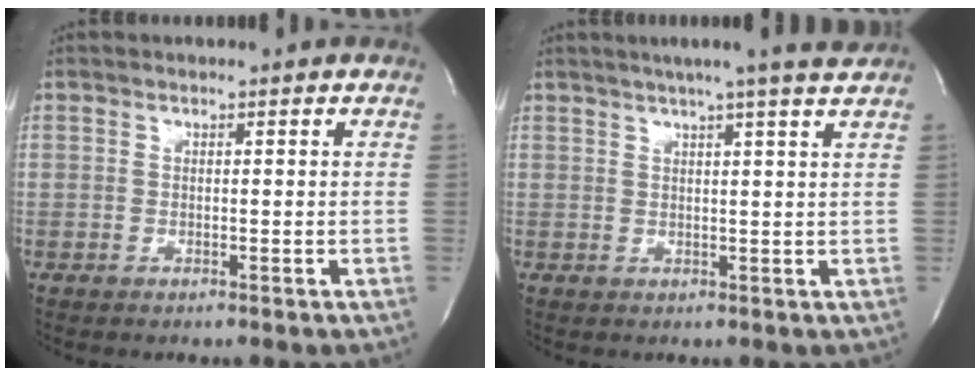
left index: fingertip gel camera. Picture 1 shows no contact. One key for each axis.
{"total": 8.4, "fx": 6.8, "fy": -1.2, "fz": 4.7, "tx": -0.073, "ty": 0.003, "tz": 0.075}